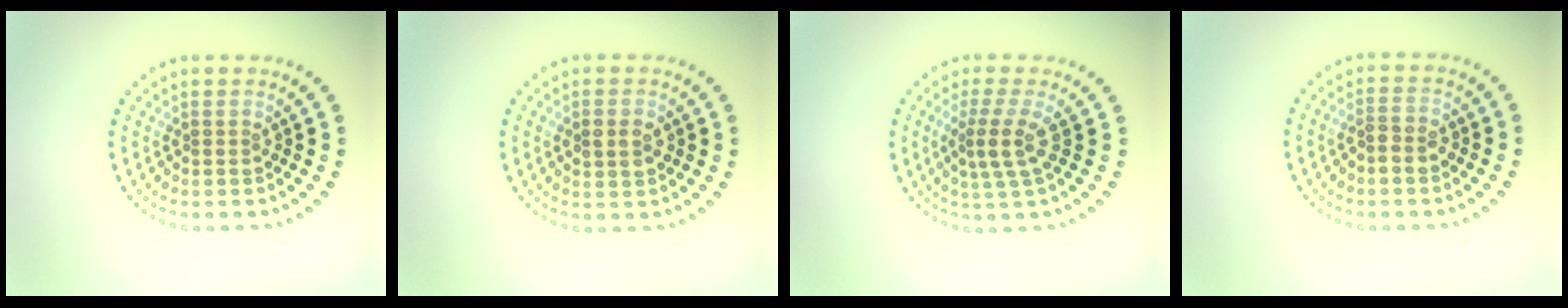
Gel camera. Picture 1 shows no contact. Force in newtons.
{"total": 2.0, "press": 1.9, "slide": 0.3}
{"total": 2.8, "press": 2.0, "slide": 1.9}
{"total": 1.7, "press": 1.5, "slide": 0.7}